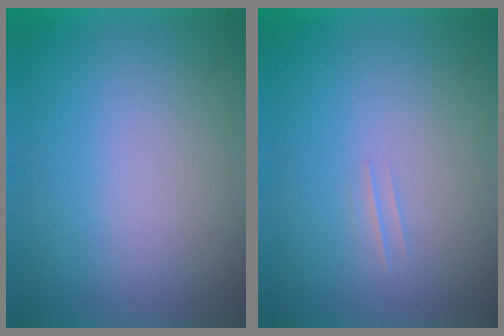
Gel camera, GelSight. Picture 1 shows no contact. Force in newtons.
{"total": 1.1}